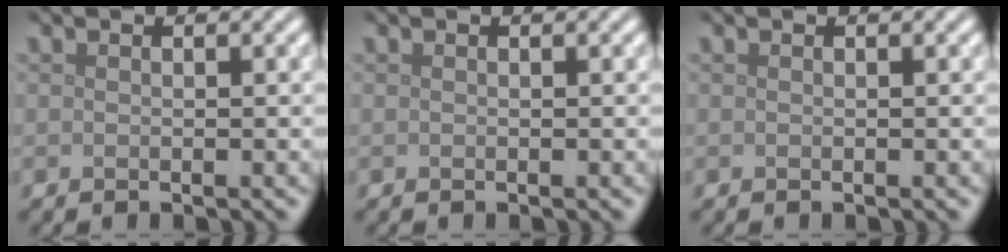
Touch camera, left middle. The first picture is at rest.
{"total": 0.0}
{"total": 0.0}